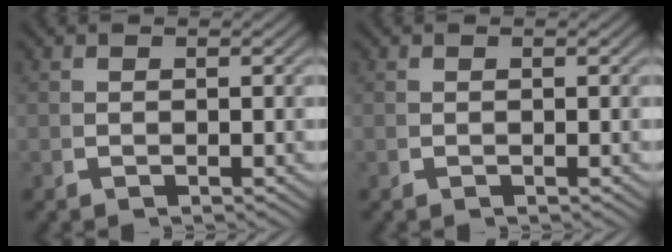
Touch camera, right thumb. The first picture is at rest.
{"total": 0.0}